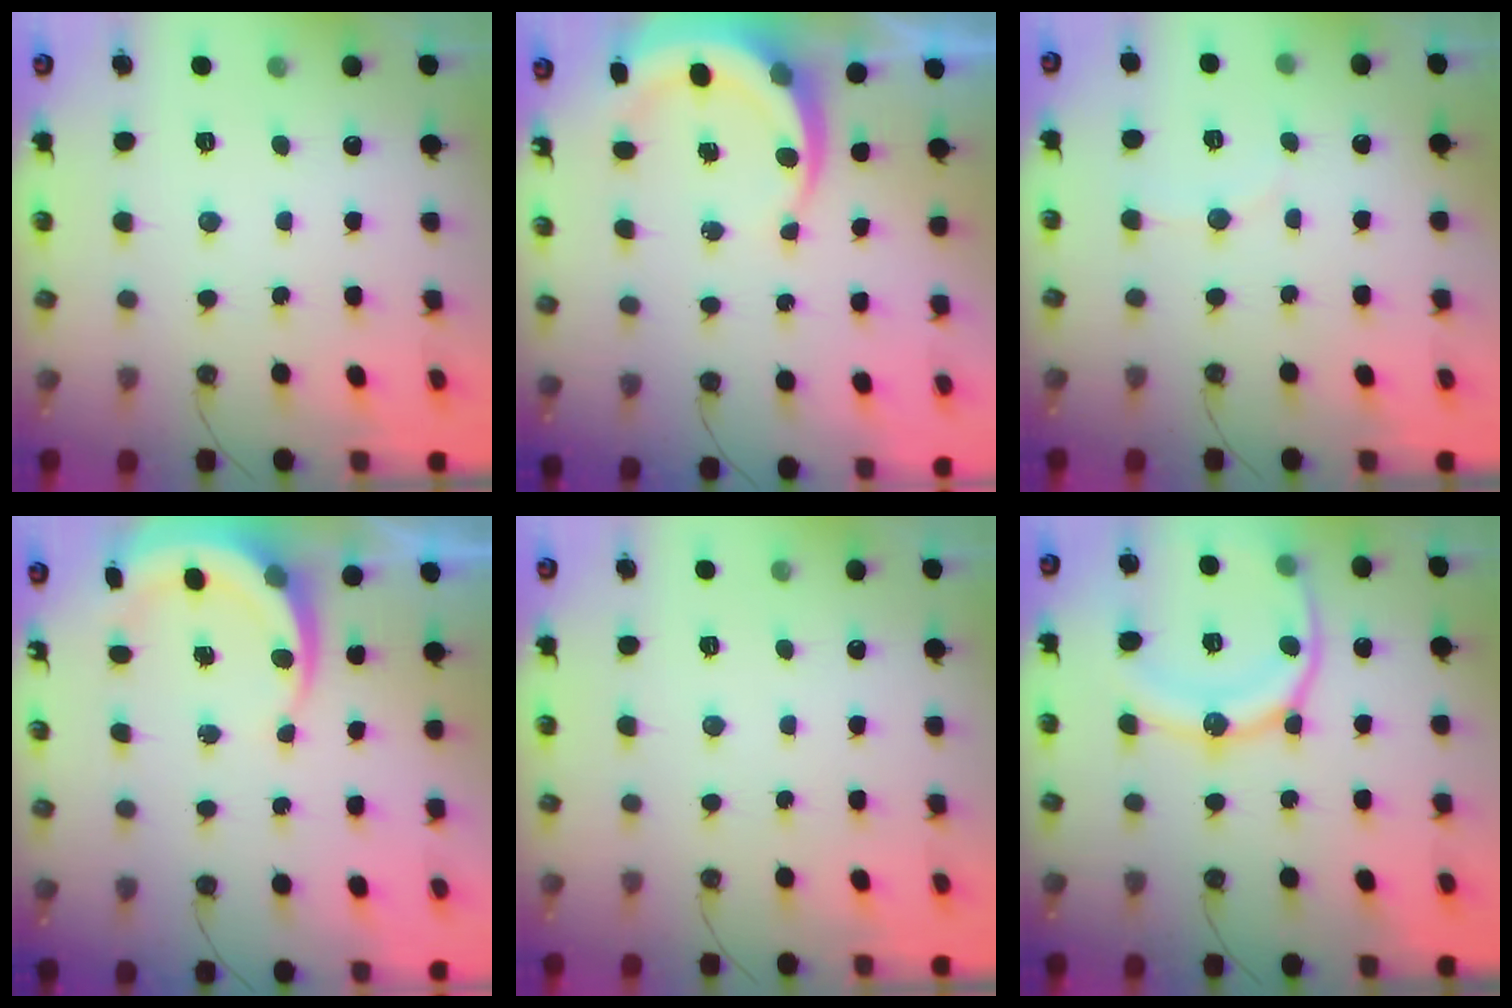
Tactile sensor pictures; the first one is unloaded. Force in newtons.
{"total": 8.3, "press": 7.9, "slide": 2.3}
{"total": 3.2, "press": 3.2, "slide": 0.6}
{"total": 5.9, "press": 5.9, "slide": 0.4}
{"total": 0.0}
{"total": 16.9, "press": 16.8, "slide": 1.9}